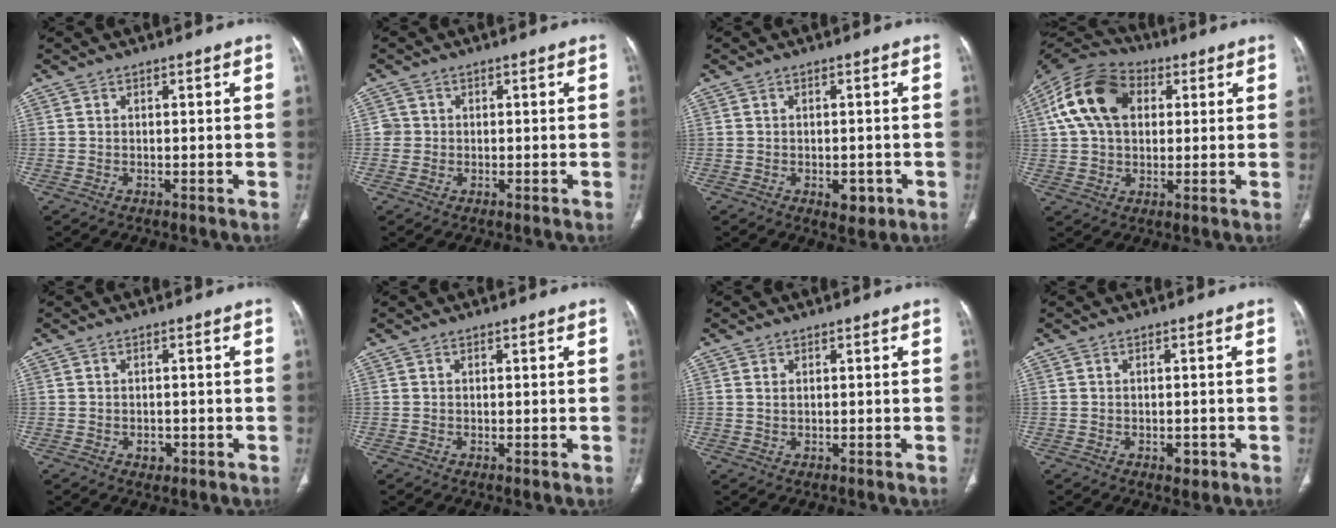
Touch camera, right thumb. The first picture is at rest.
{"total": 2.0, "force": [-0.1, 2.0, 0.2], "torque": [0.010, 0.007, -0.003]}
{"total": 3.6, "force": [-1.3, 2.1, 2.6], "torque": [-0.022, 0.002, -0.008]}
{"total": 15.6, "force": [4.0, 10.6, 10.8], "torque": [-0.194, 0.021, 0.064]}
{"total": 1.7, "force": [-0.7, 1.3, 0.9], "torque": [-0.007, 0.003, -0.004]}
{"total": 0.0}
{"total": 1.1, "force": [0.3, 0.6, 0.8], "torque": [-0.021, 0.002, 0.011]}
{"total": 1.9, "force": [-0.9, 1.2, 1.2], "torque": [-0.009, 0.002, -0.007]}